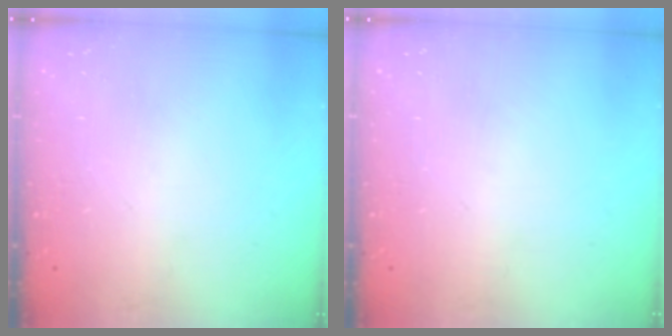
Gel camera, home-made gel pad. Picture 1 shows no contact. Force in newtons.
{"total": 0.0}